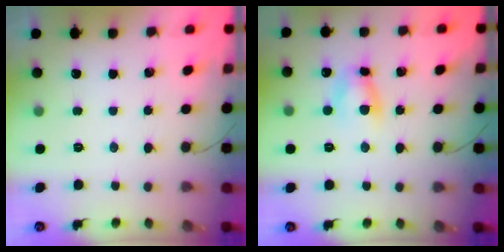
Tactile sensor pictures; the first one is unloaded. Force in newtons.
{"total": 5.0, "press": 5.0, "slide": 0.6}